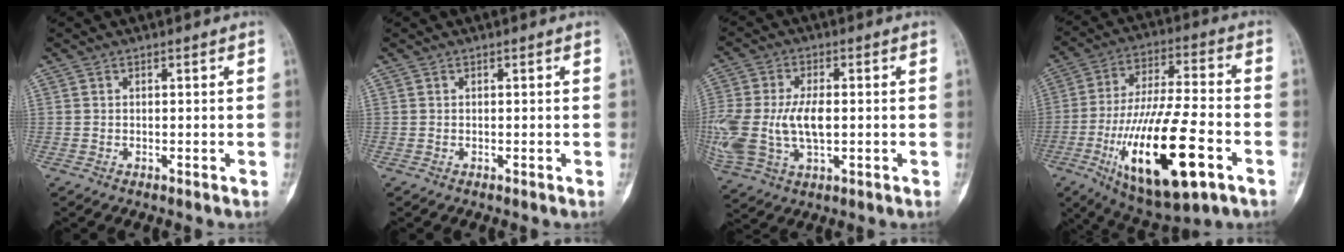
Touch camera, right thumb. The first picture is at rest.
{"total": 0.0}
{"total": 16.1, "force": [-0.8, 9.0, 13.3], "torque": [-0.317, 0.000, -0.005]}
{"total": 23.5, "force": [-8.4, 7.8, 20.5], "torque": [-0.396, 0.015, -0.132]}